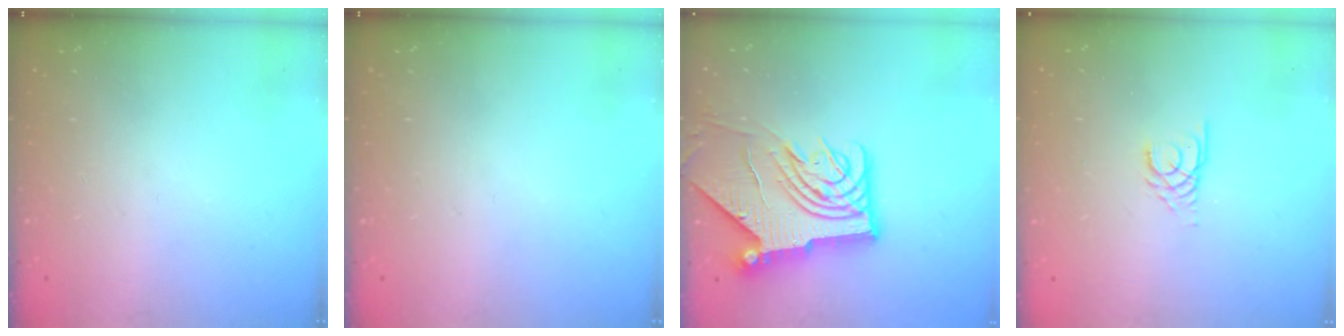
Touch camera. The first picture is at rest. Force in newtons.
{"total": 0.0}
{"total": 14.7, "press": 14.6, "slide": 1.7}
{"total": 3.0, "press": 2.9, "slide": 0.3}